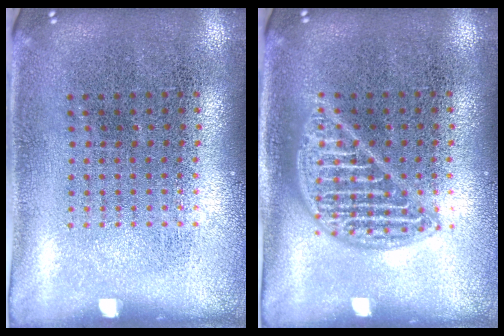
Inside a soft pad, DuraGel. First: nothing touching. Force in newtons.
{"total": 1.9, "press": 1.9, "slide": 0.3}